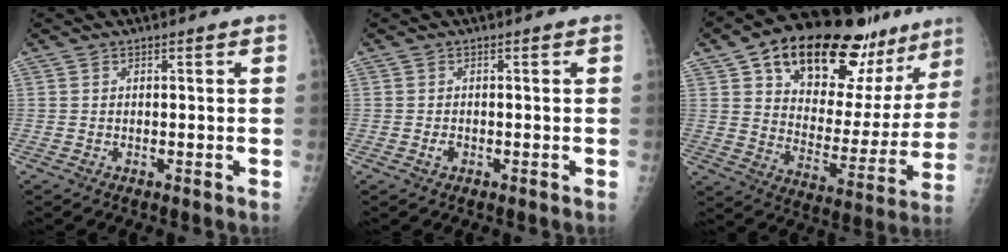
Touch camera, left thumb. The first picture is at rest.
{"total": 1.3, "force": [-0.4, 0.9, 0.8], "torque": [-0.012, 0.001, -0.008]}
{"total": 28.7, "force": [18.4, 13.6, 17.4], "torque": [-0.214, -0.051, 0.274]}